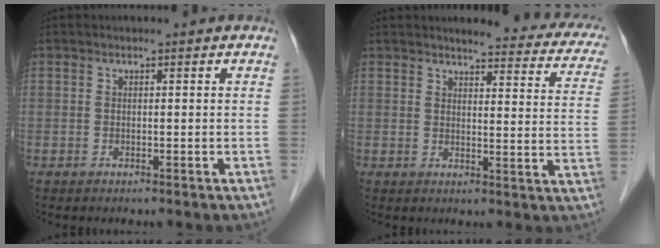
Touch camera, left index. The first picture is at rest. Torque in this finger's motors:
{"motor_torque": [-0.10, -0.32, 0.18, 0.05]}